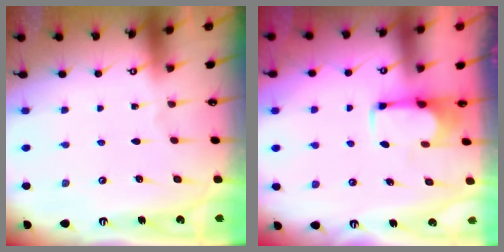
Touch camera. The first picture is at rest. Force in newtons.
{"total": 1.8, "press": 1.6, "slide": 0.7}